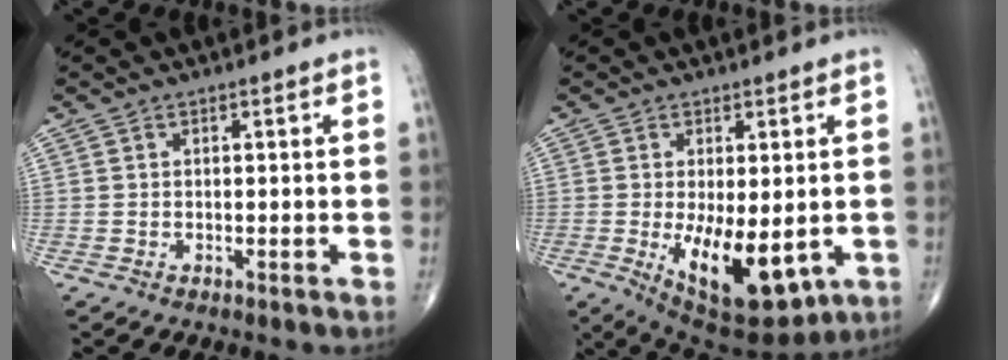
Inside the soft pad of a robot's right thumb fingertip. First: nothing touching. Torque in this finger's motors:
{"motor_torque": [1.67, 1.52, 0.68, -0.73, 0.41]}